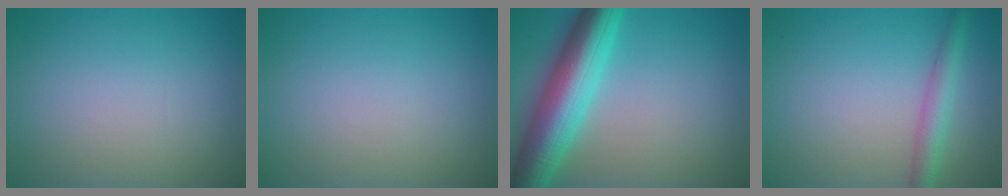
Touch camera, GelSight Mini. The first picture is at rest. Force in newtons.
{"total": 0.0}
{"total": 8.9, "press": 8.9, "slide": 0.2}
{"total": 3.0, "press": 3.0, "slide": 0.1}